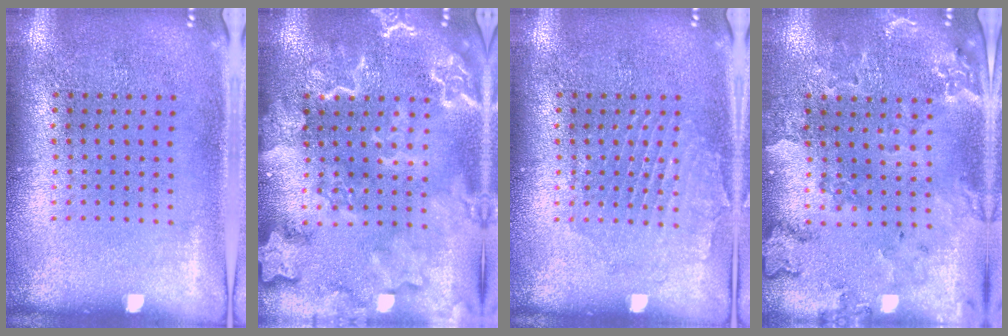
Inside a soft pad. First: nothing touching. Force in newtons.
{"total": 4.7, "press": 4.7, "slide": 0.7}
{"total": 1.4, "press": 1.4, "slide": 0.0}
{"total": 0.7, "press": 0.7, "slide": 0.2}